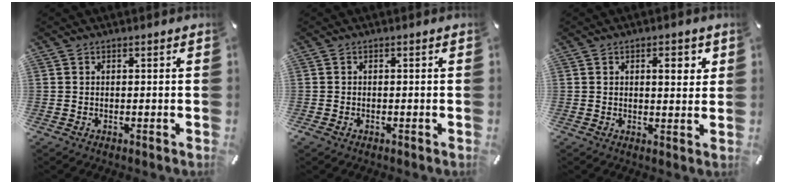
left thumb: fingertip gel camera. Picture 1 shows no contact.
{"total": 0.7, "force": [-0.3, 0.5, 0.4], "torque": [-0.005, 0.002, -0.007]}
{"total": 4.6, "force": [1.6, 2.2, 3.7], "torque": [-0.046, -0.004, 0.018]}